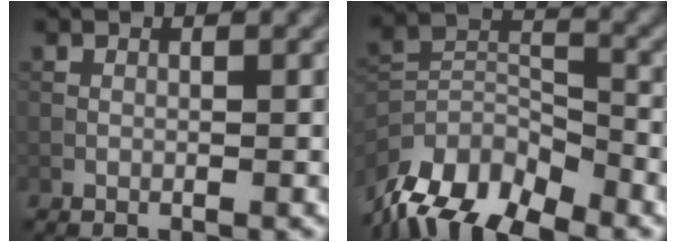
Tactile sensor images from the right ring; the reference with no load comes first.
{"total": 11.0, "force": [-8.7, 4.3, 5.2], "torque": [-0.098, 0.009, -0.166]}